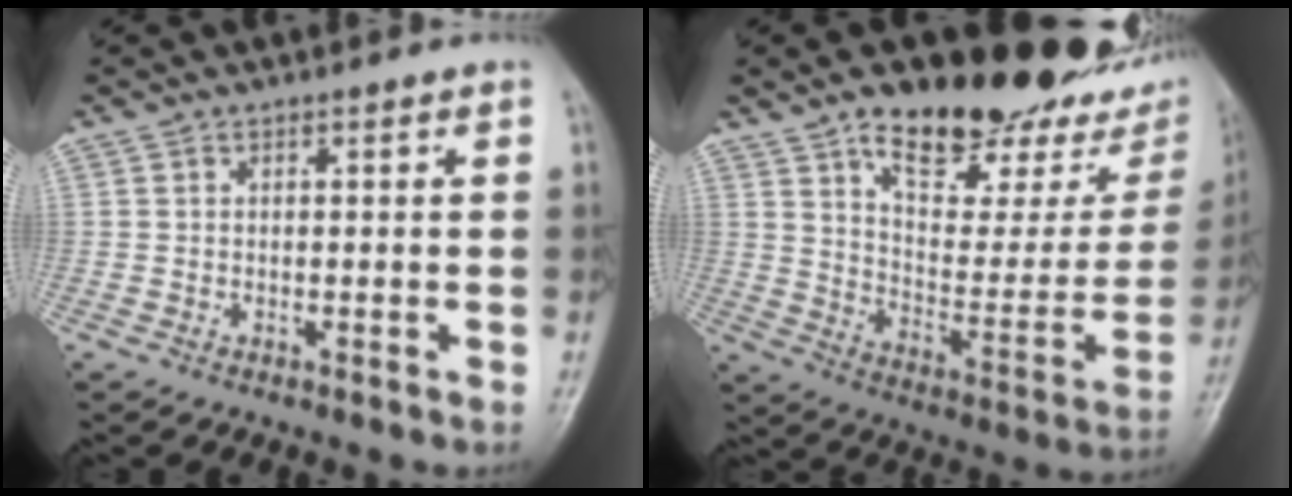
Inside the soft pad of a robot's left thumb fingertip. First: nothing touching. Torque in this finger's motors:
{"motor_torque": [0.17, 0.17, 1.39, -1.38, 0.04]}